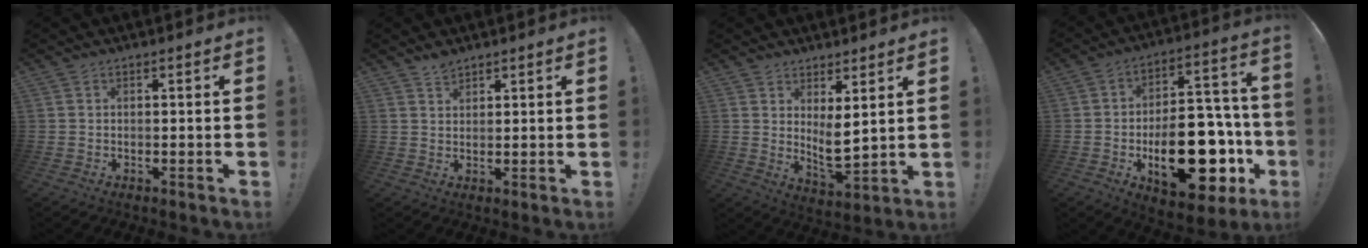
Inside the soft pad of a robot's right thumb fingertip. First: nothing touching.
{"total": 2.6, "force": [2.3, 1.0, 0.7], "torque": [-0.004, -0.015, 0.042]}
{"total": 7.0, "force": [3.3, 2.3, 5.7], "torque": [-0.080, -0.036, 0.066]}
{"total": 26.6, "force": [-8.0, 14.0, 21.2], "torque": [-0.316, 0.054, -0.101]}